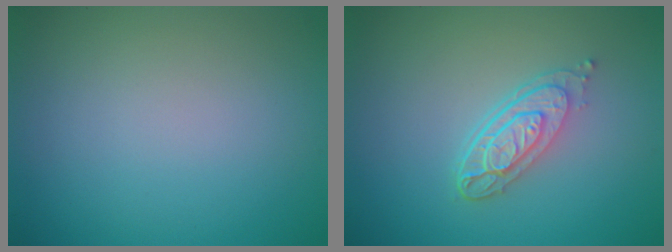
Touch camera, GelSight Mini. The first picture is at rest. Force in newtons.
{"total": 3.9, "press": 2.9, "slide": 2.7}